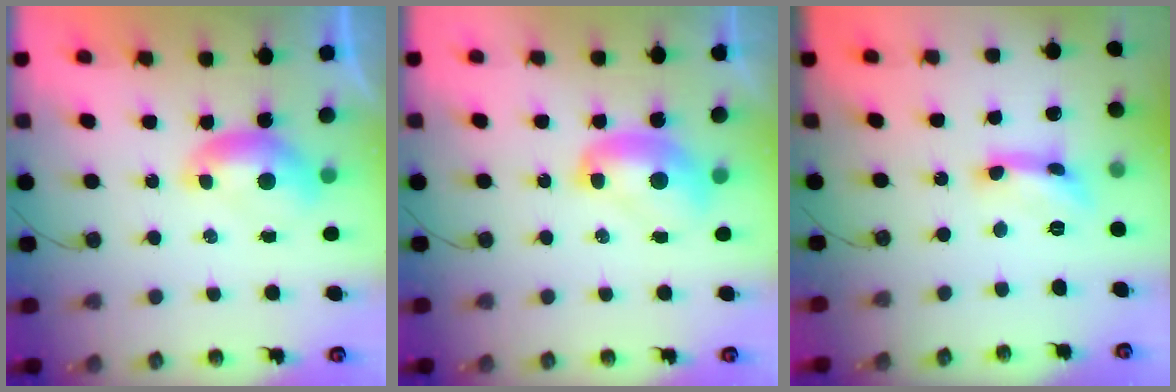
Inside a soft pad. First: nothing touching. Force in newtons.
{"total": 2.2, "press": 2.2, "slide": 0.2}
{"total": 5.0, "press": 5.0, "slide": 0.3}